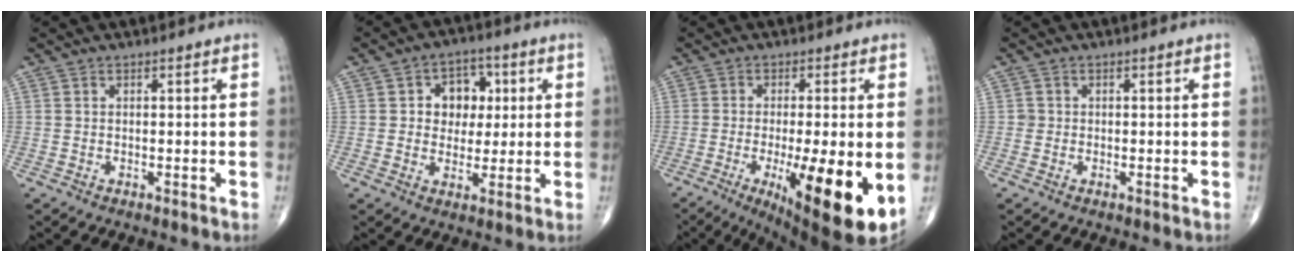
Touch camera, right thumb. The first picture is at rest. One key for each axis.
{"total": 8.2, "fx": 1.5, "fy": 6.6, "fz": 4.7, "tx": -0.017, "ty": 0.005, "tz": 0.018}
{"total": 15.7, "fx": -4.3, "fy": 3.4, "fz": 14.7, "tx": -0.193, "ty": -0.021, "tz": -0.050}
{"total": 0.8, "fx": -0.1, "fy": 0.8, "fz": 0.1, "tx": 0.005, "ty": 0.004, "tz": -0.002}